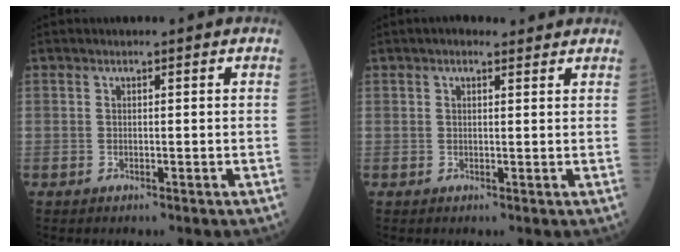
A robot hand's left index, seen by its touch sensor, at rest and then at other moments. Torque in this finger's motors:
{"motor_torque": [-0.62, -0.40, -0.62, -0.07]}